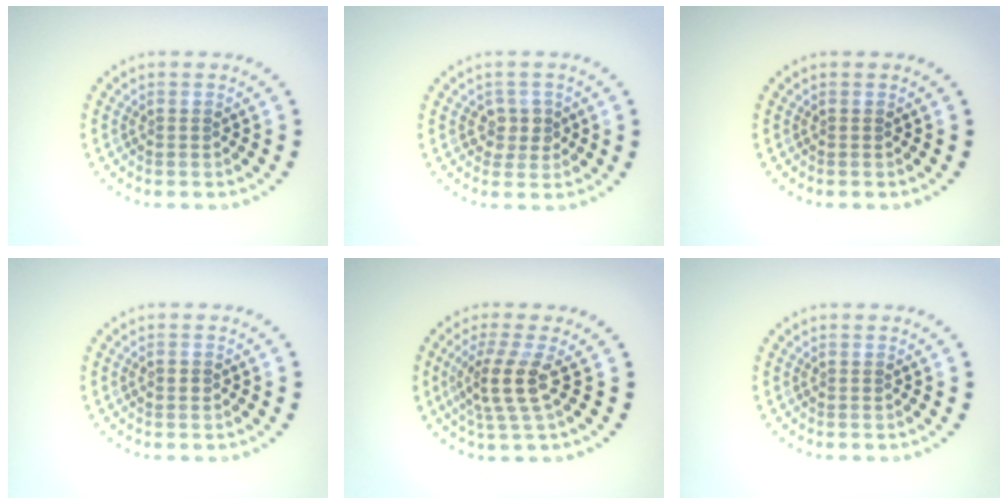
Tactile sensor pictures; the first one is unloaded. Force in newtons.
{"total": 1.7, "press": 1.6, "slide": 0.5}
{"total": 0.0}
{"total": 1.0, "press": 1.0, "slide": 0.2}
{"total": 3.5, "press": 2.8, "slide": 2.2}
{"total": 0.0}